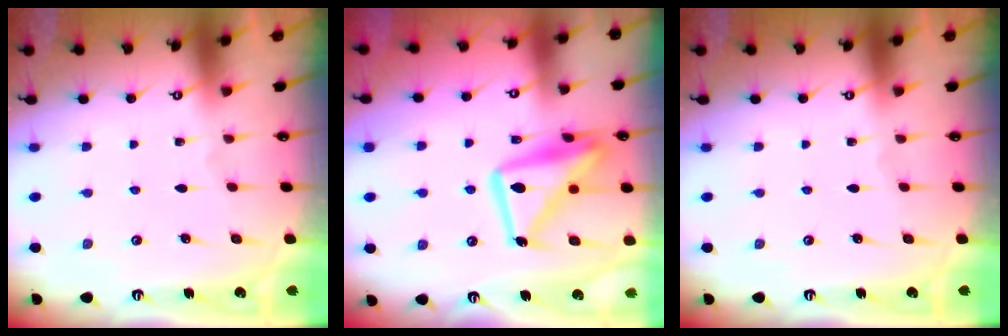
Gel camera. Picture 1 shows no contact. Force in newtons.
{"total": 16.5, "press": 16.4, "slide": 1.4}
{"total": 0.0}